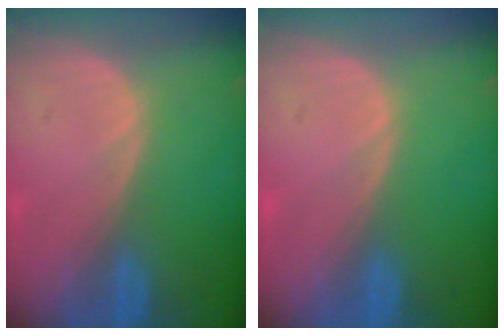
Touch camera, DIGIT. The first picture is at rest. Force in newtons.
{"total": 0.0}